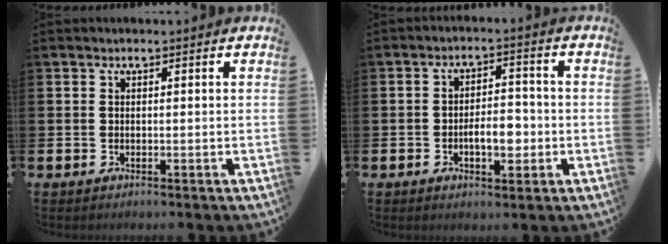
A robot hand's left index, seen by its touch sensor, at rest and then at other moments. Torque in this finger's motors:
{"motor_torque": [0.54, -0.29, 0.18, 0.08]}